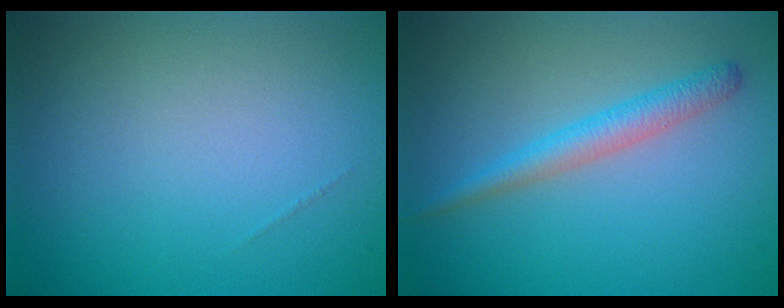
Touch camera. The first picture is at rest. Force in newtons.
{"total": 2.5, "press": 2.5, "slide": 0.0}